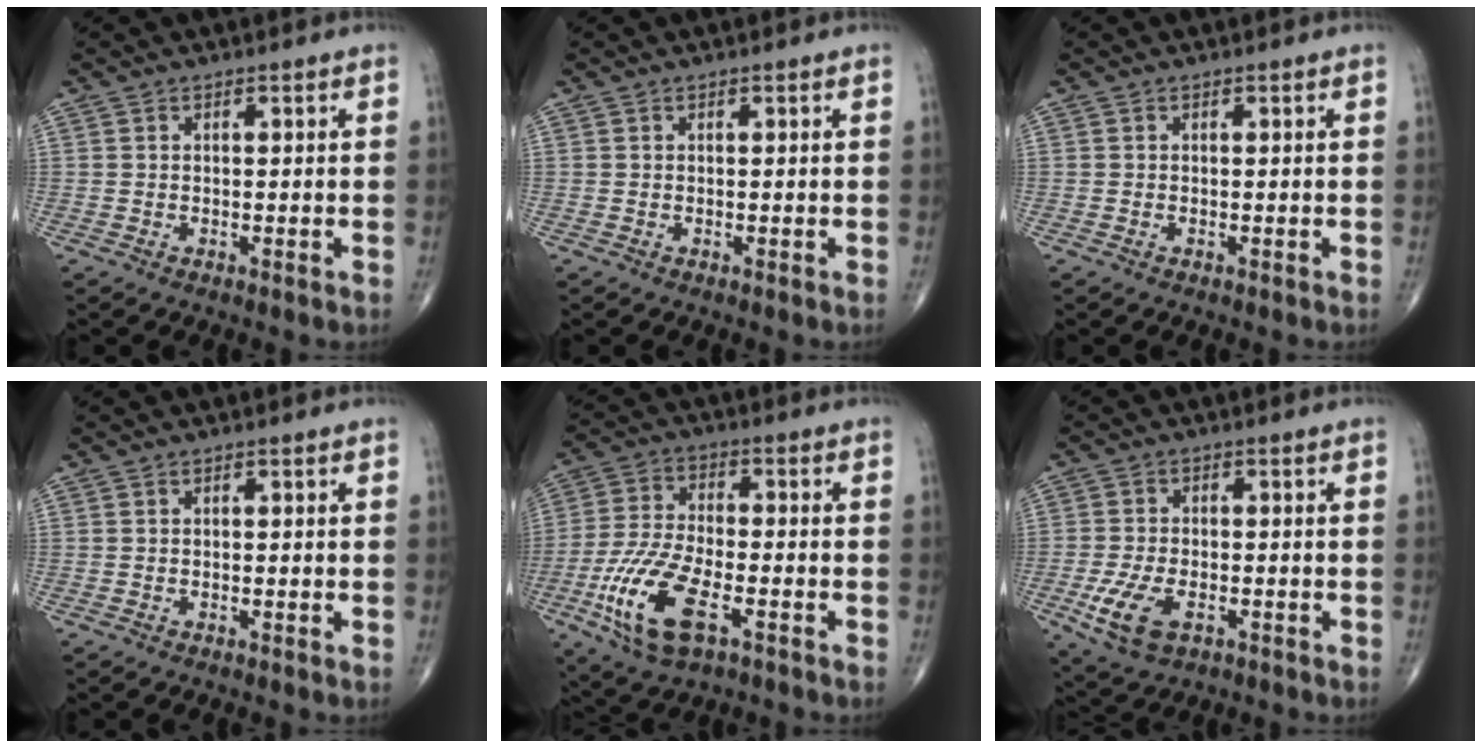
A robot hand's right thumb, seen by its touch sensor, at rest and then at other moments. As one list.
[{"total": 0.0}, {"total": 0.0}, {"total": 0.0}, {"total": 14.9, "force": [-6.0, 6.3, 12.1], "torque": [-0.251, 0.010, -0.109]}, {"total": 8.4, "force": [-3.3, 4.6, 6.3], "torque": [-0.126, 0.003, -0.054]}]